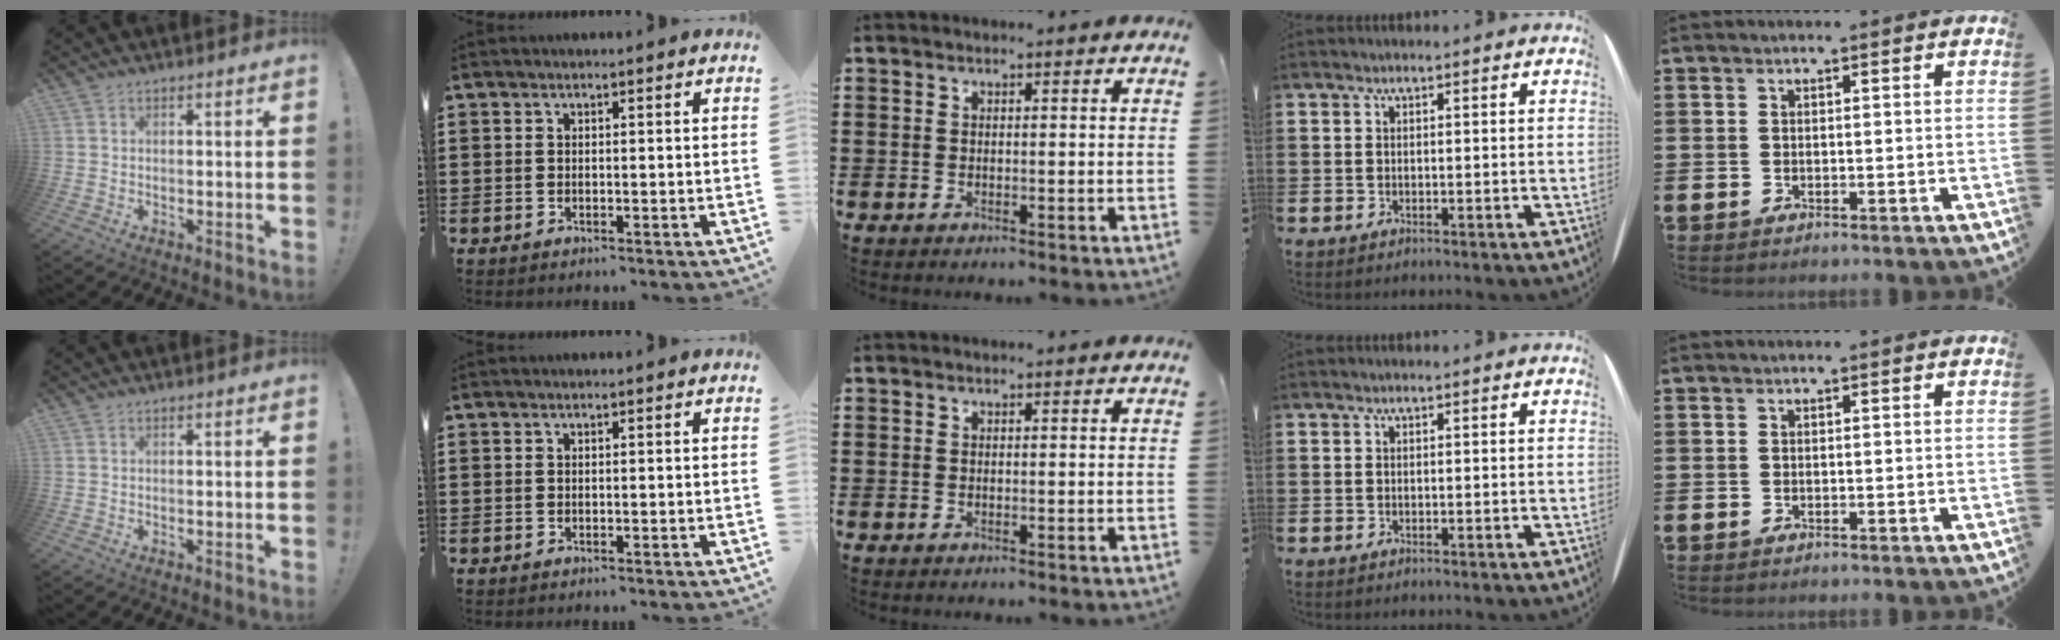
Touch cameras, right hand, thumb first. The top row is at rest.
{}